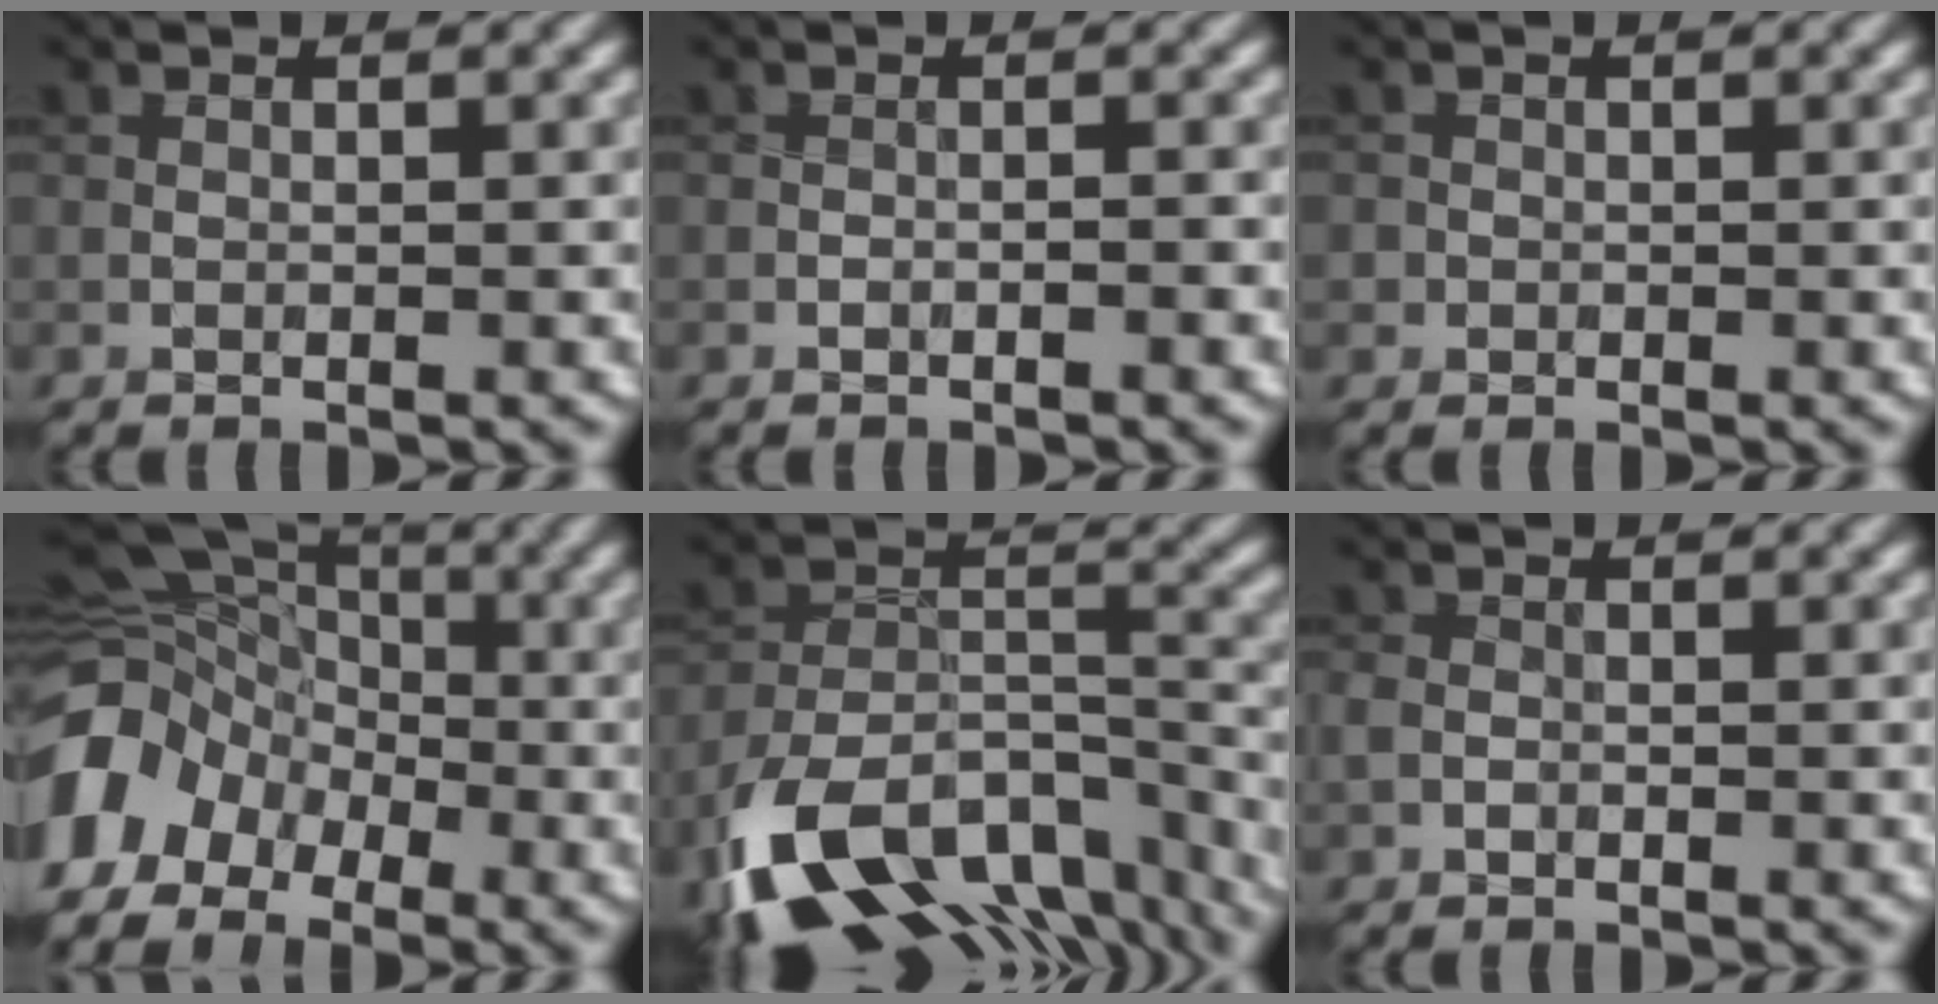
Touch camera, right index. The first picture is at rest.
{"total": 0.7, "force": [-0.6, 0.2, 0.2], "torque": [-0.003, 0.002, -0.010]}
{"total": 0.7, "force": [-0.1, 0.7, 0.0], "torque": [0.010, -0.005, -0.003]}
{"total": 11.2, "force": [-3.7, 8.7, 5.9], "torque": [-0.126, 0.001, -0.073]}
{"total": 13.9, "force": [-8.8, 7.3, 7.9], "torque": [-0.174, -0.011, -0.140]}
{"total": 1.3, "force": [-0.4, 1.0, 0.6], "torque": [-0.012, -0.001, -0.013]}